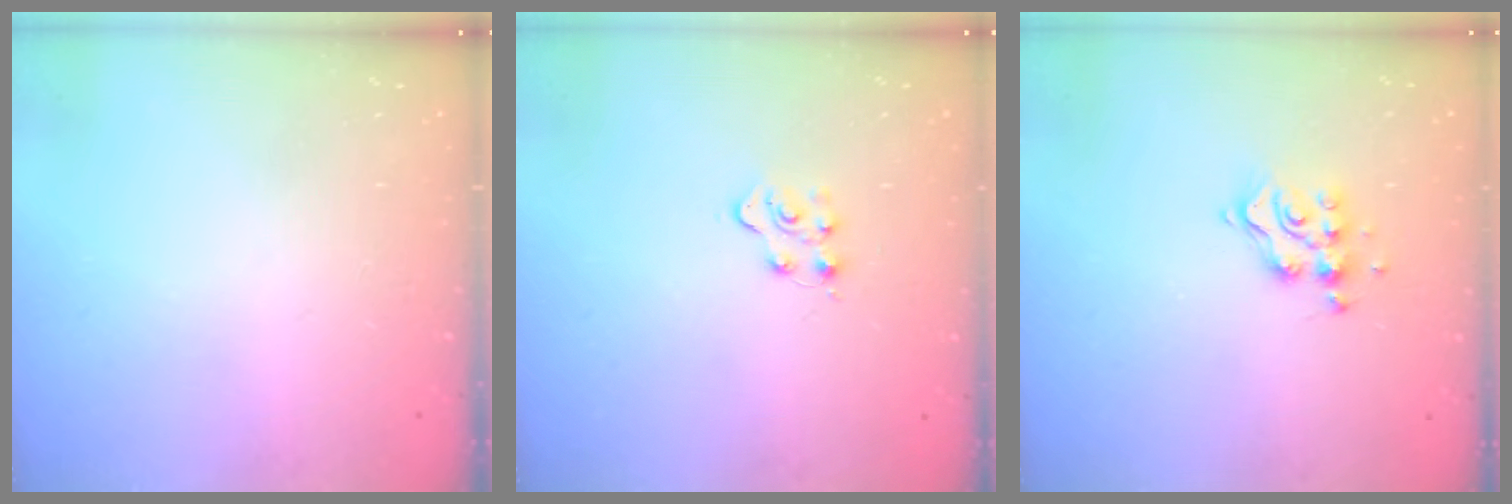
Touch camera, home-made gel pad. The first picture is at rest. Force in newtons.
{"total": 4.4, "press": 4.4, "slide": 0.6}
{"total": 8.5, "press": 8.5, "slide": 0.4}